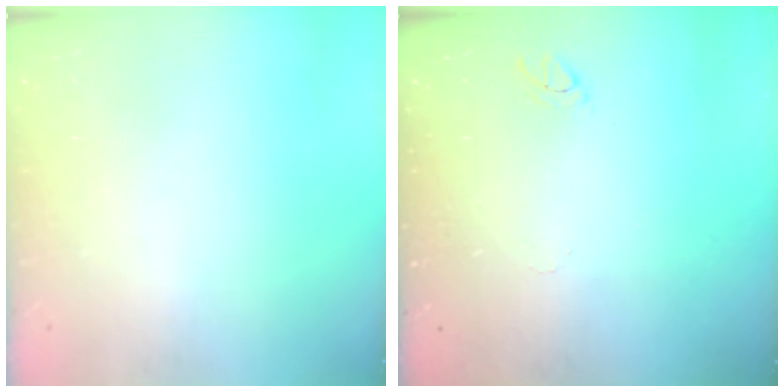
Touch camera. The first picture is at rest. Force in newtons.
{"total": 4.9, "press": 4.9, "slide": 0.5}